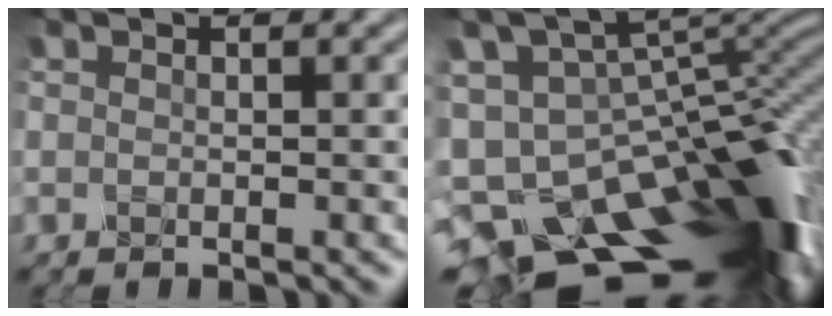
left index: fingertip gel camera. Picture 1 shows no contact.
{"total": 16.7, "force": [-8.3, 8.9, 11.4], "torque": [-0.153, 0.011, -0.106]}